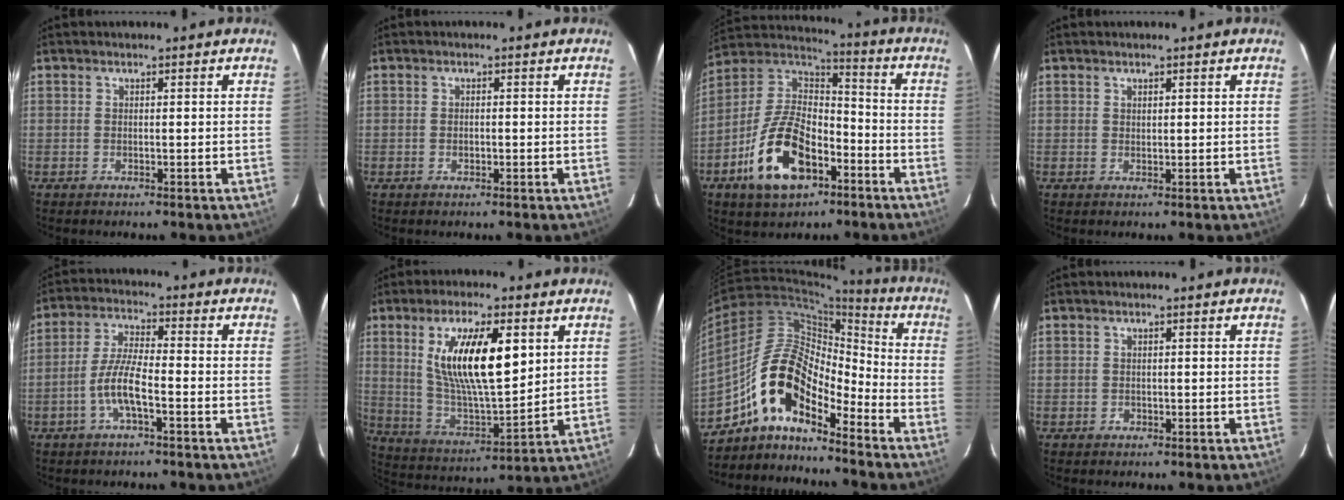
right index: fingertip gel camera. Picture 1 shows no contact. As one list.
[{"total": 1.1, "force": [-0.3, 0.7, 0.8], "torque": [-0.014, 0.003, -0.005]}, {"total": 18.0, "force": [-8.1, 9.9, 12.7], "torque": [-0.264, 0.009, -0.138]}, {"total": 0.8, "force": [0.6, 0.4, 0.3], "torque": [-0.004, 0.002, 0.011]}, {"total": 6.9, "force": [-3.0, 1.2, 6.1], "torque": [-0.130, 0.005, -0.058]}, {"total": 17.5, "force": [5.6, 5.7, 15.6], "torque": [-0.281, -0.002, 0.109]}, {"total": 13.3, "force": [-9.3, 5.1, 8.1], "torque": [-0.143, 0.023, -0.190]}, {"total": 1.0, "force": [-0.4, 0.9, 0.1], "torque": [0.003, 0.001, -0.003]}]